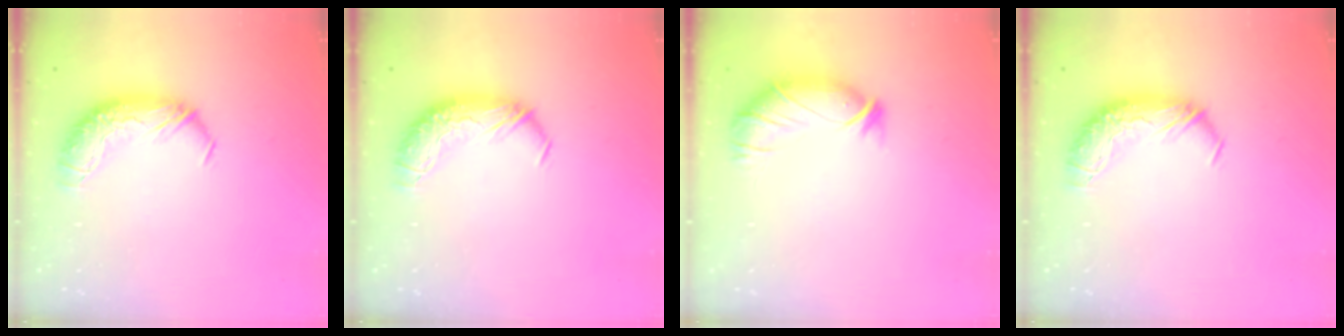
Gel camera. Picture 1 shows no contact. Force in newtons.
{"total": 0.0}
{"total": 2.9, "press": 2.4, "slide": 1.7}
{"total": 0.0}